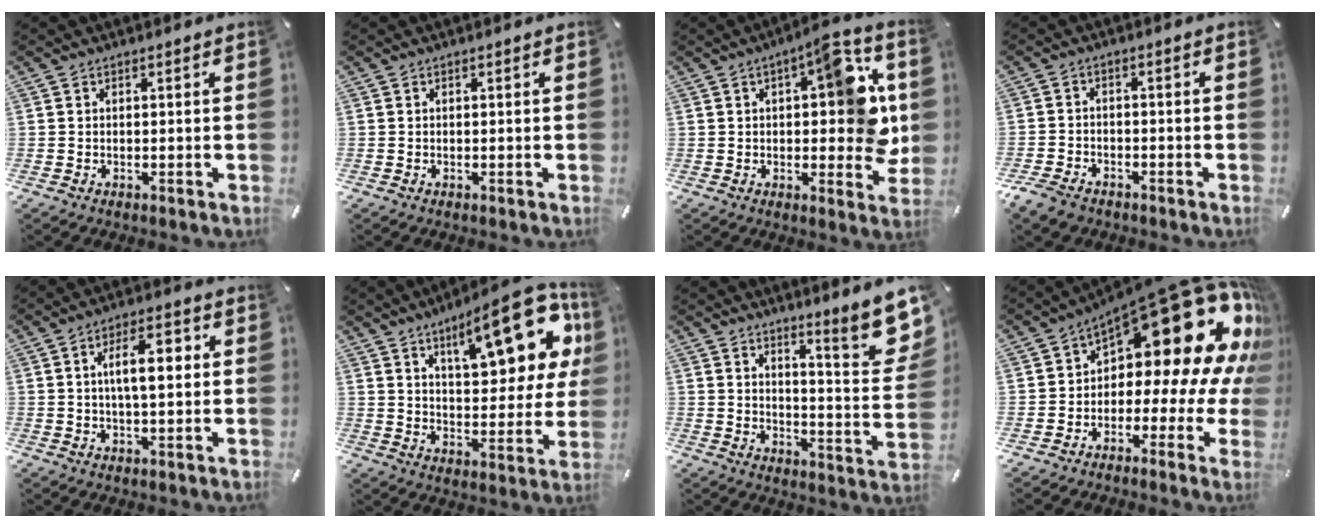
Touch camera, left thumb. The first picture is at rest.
{"total": 0.0}
{"total": 16.1, "force": [3.1, 7.0, 14.2], "torque": [-0.164, -0.017, 0.047]}
{"total": 4.3, "force": [-3.4, 2.3, 1.3], "torque": [-0.039, 0.014, -0.069]}
{"total": 9.5, "force": [1.5, 3.8, 8.6], "torque": [-0.148, 0.002, 0.018]}
{"total": 20.5, "force": [10.5, 7.8, 15.8], "torque": [-0.219, -0.058, 0.165]}
{"total": 12.4, "force": [8.6, 2.3, 8.6], "torque": [-0.109, -0.081, 0.143]}
{"total": 25.8, "force": [10.9, 11.3, 20.5], "torque": [-0.281, -0.096, 0.196]}